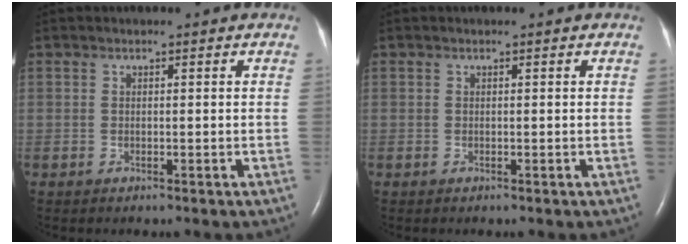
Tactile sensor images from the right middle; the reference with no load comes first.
{"total": 0.0}